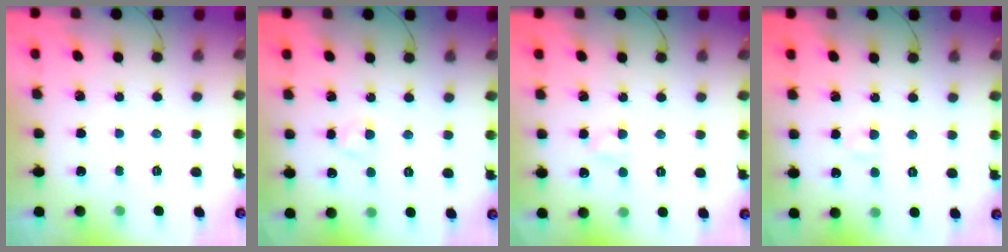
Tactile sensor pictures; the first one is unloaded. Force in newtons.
{"total": 2.9, "press": 2.7, "slide": 1.1}
{"total": 3.1, "press": 2.9, "slide": 1.1}
{"total": 2.5, "press": 2.3, "slide": 1.0}